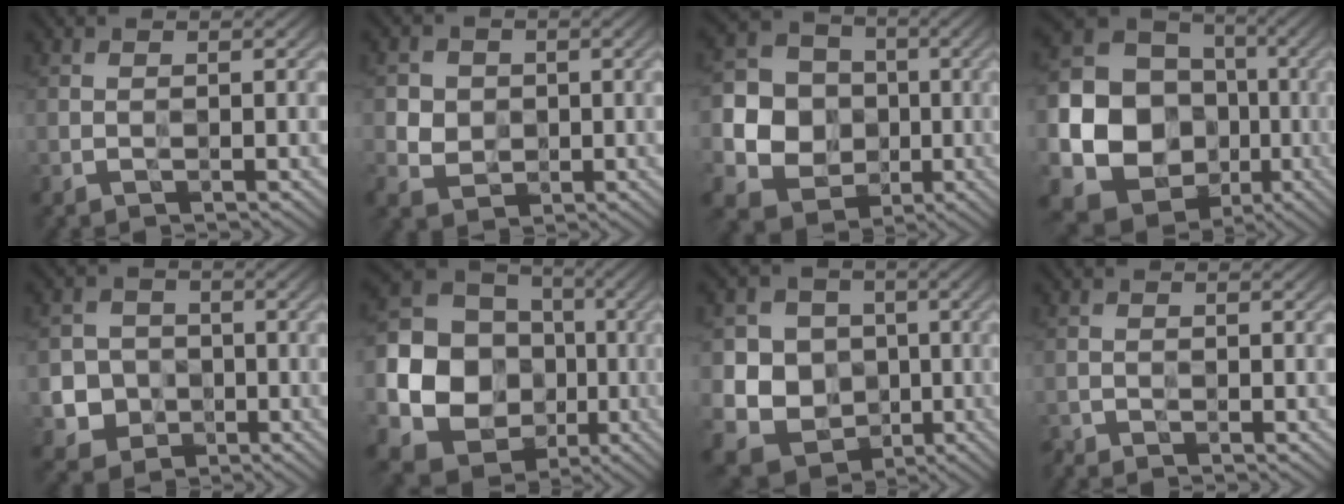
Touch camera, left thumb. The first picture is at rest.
{"total": 4.3, "force": [0.4, 4.1, 1.5], "torque": [-0.052, 0.001, 0.001]}
{"total": 12.1, "force": [-1.6, 10.8, 5.2], "torque": [-0.147, -0.013, -0.049]}
{"total": 20.9, "force": [-4.0, 18.7, 8.4], "torque": [-0.209, -0.025, -0.092]}
{"total": 5.5, "force": [-1.4, 5.1, 1.5], "torque": [-0.036, -0.008, -0.049]}
{"total": 20.7, "force": [-3.9, 18.3, 8.9], "torque": [-0.245, -0.015, -0.089]}
{"total": 10.4, "force": [-1.0, 9.6, 4.1], "torque": [-0.108, -0.020, -0.039]}
{"total": 0.9, "force": [-0.9, 0.0, -0.1], "torque": [-0.001, -0.001, -0.020]}